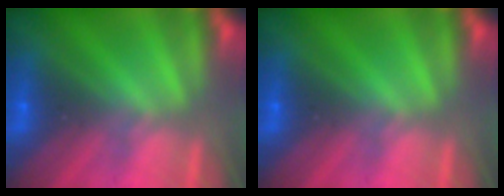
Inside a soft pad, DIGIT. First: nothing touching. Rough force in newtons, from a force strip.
{"total": 0.0}